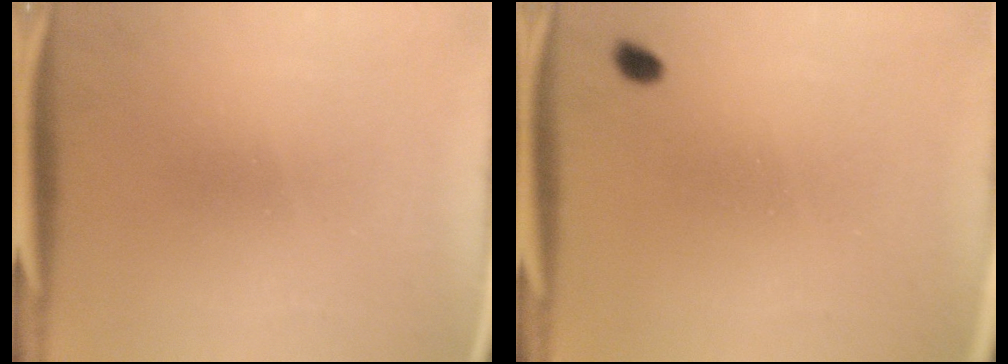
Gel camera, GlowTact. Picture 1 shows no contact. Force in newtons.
{"total": 1.3}